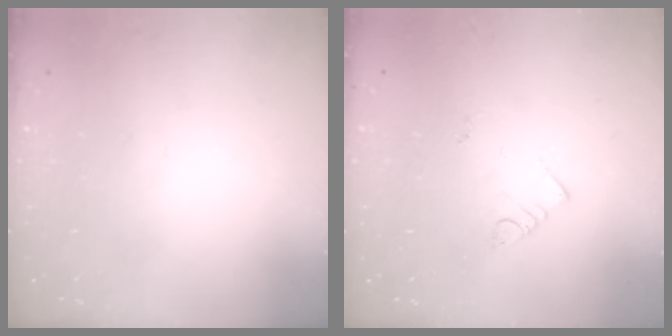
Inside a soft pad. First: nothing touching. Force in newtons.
{"total": 2.7, "press": 2.7, "slide": 0.6}